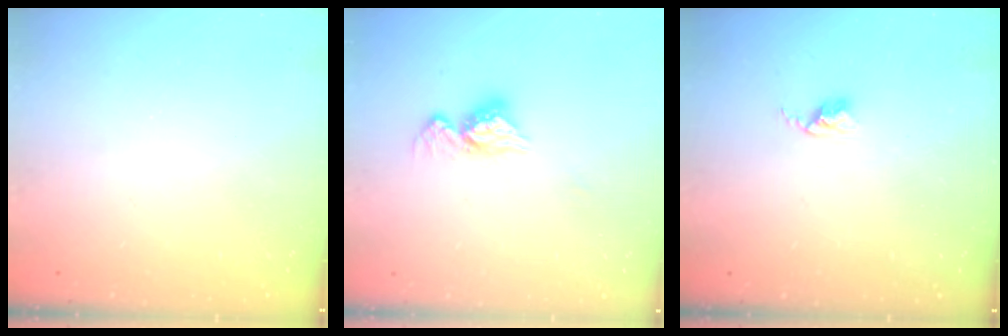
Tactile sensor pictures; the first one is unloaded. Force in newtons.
{"total": 11.1, "press": 11.0, "slide": 0.9}
{"total": 2.4, "press": 2.4, "slide": 0.3}